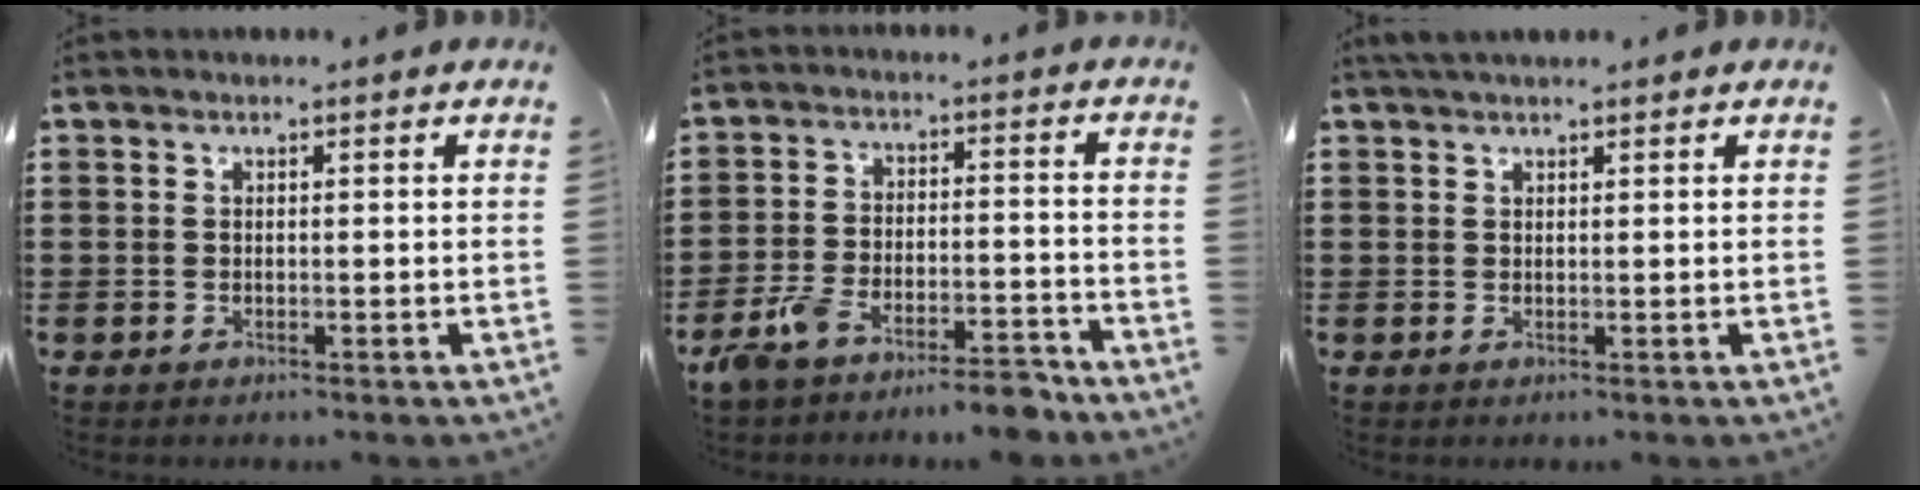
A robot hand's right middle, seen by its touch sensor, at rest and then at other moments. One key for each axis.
{"total": 7.5, "fx": -6.9, "fy": 1.1, "fz": 2.9, "tx": -0.067, "ty": 0.005, "tz": -0.134}
{"total": 1.4, "fx": 1.3, "fy": 0.1, "fz": 0.6, "tx": -0.013, "ty": 0.002, "tz": 0.024}